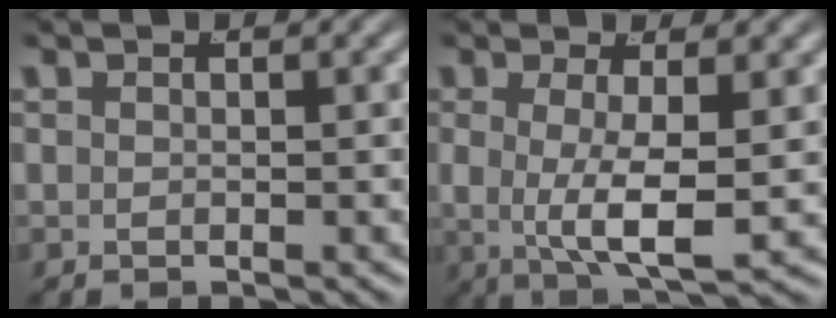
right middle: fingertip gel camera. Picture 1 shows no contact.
{"total": 6.2, "force": [0.1, 2.5, 5.7], "torque": [-0.101, -0.015, 0.009]}